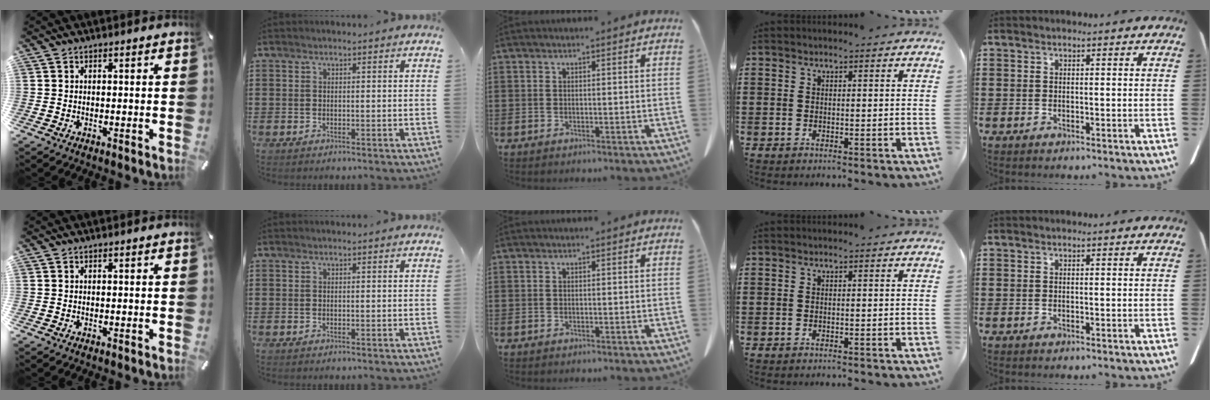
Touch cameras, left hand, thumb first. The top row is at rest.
{"ring": {"total": 0.6, "force": [-0.6, 0.0, 0.1], "torque": [-0.005, -0.003, -0.011]}}